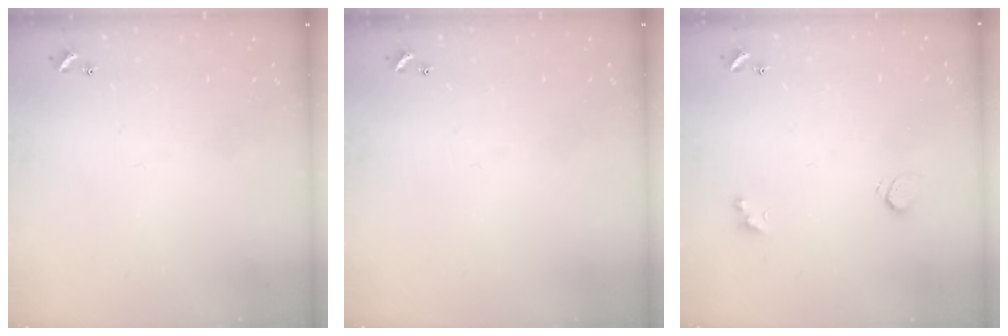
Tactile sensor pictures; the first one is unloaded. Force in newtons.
{"total": 0.0}
{"total": 2.1, "press": 1.8, "slide": 1.2}